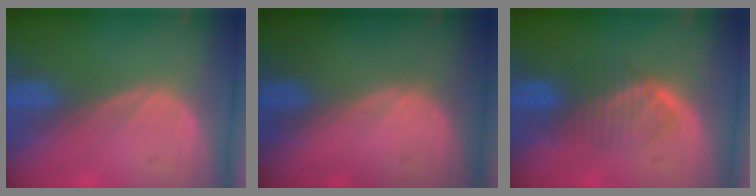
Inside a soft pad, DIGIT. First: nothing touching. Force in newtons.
{"total": 0.6, "press": 0.1, "slide": 0.6}
{"total": 4.8, "press": 4.7, "slide": 1.0}